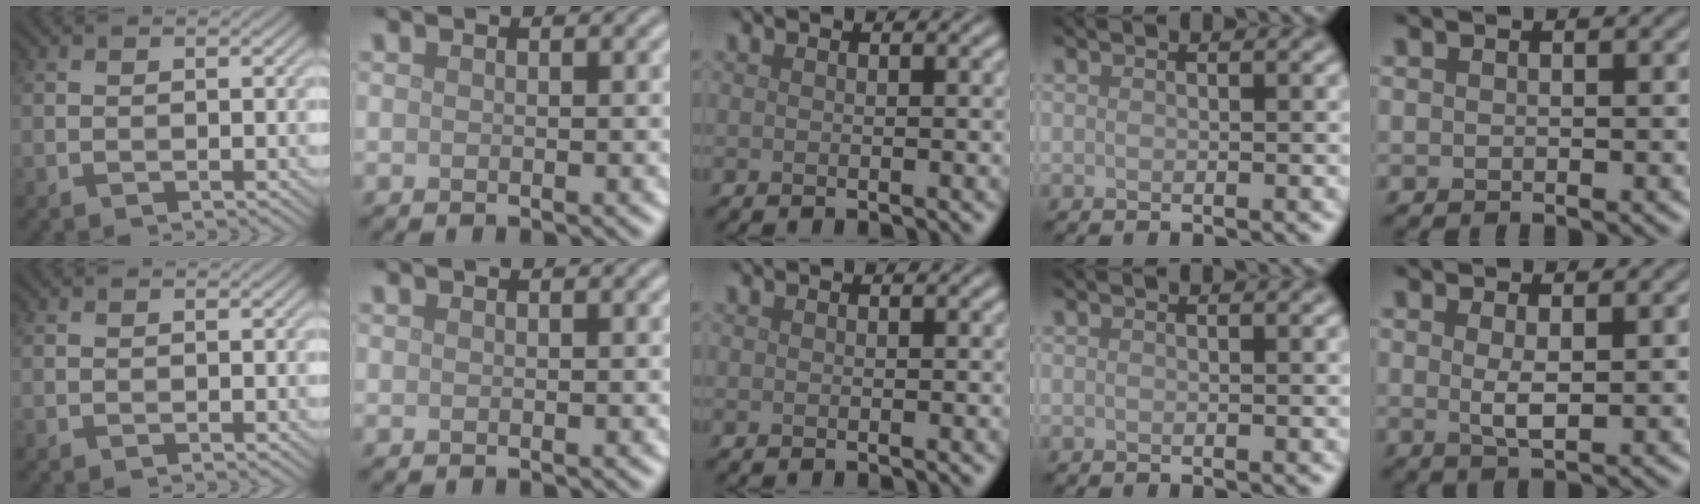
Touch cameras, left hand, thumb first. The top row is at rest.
{"little": {"total": 1.9, "force": [0.5, 0.4, 1.7], "torque": [-0.035, -0.005, 0.012]}}